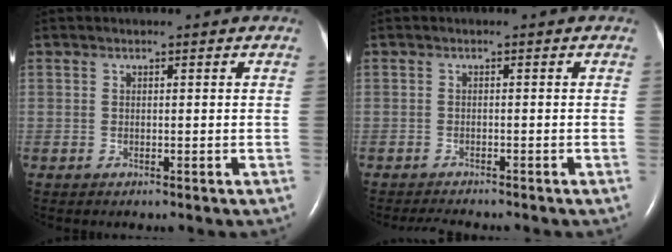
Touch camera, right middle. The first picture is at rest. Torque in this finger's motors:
{"motor_torque": [0.05, -0.05, -0.03, -0.01]}